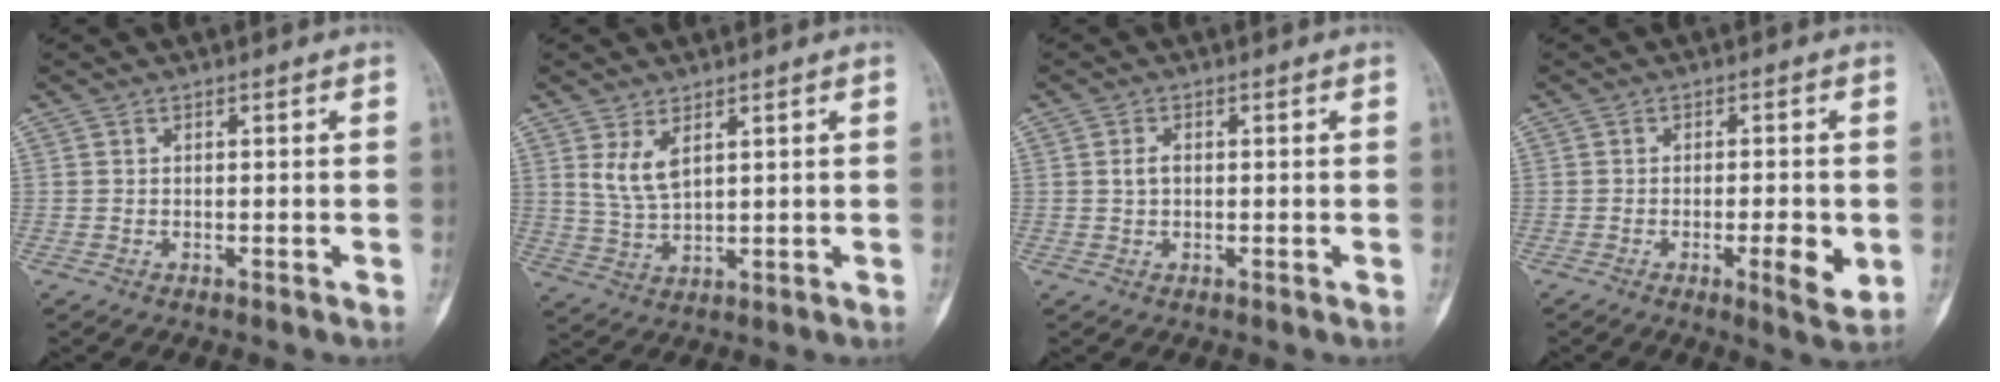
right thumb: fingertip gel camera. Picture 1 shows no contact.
{"total": 5.4, "force": [2.6, 2.3, 4.1], "torque": [-0.082, -0.018, 0.063]}
{"total": 1.8, "force": [0.2, 1.2, 1.4], "torque": [-0.026, 0.004, 0.003]}
{"total": 6.2, "force": [-1.4, 1.6, 5.8], "torque": [-0.084, -0.007, -0.018]}